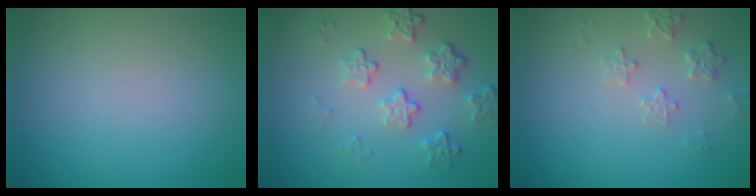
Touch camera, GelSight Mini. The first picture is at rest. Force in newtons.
{"total": 4.1, "press": 2.9, "slide": 2.9}
{"total": 1.9, "press": 1.8, "slide": 0.2}